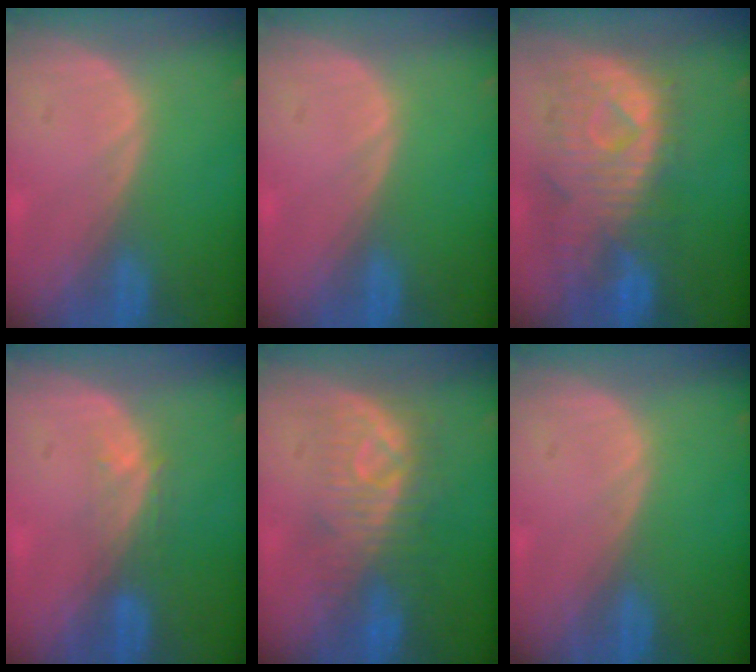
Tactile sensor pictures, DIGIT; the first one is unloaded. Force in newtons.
{"total": 0.0}
{"total": 11.1, "press": 9.7, "slide": 5.5}
{"total": 2.9, "press": 2.4, "slide": 1.7}
{"total": 8.0, "press": 7.9, "slide": 1.7}
{"total": 0.0}